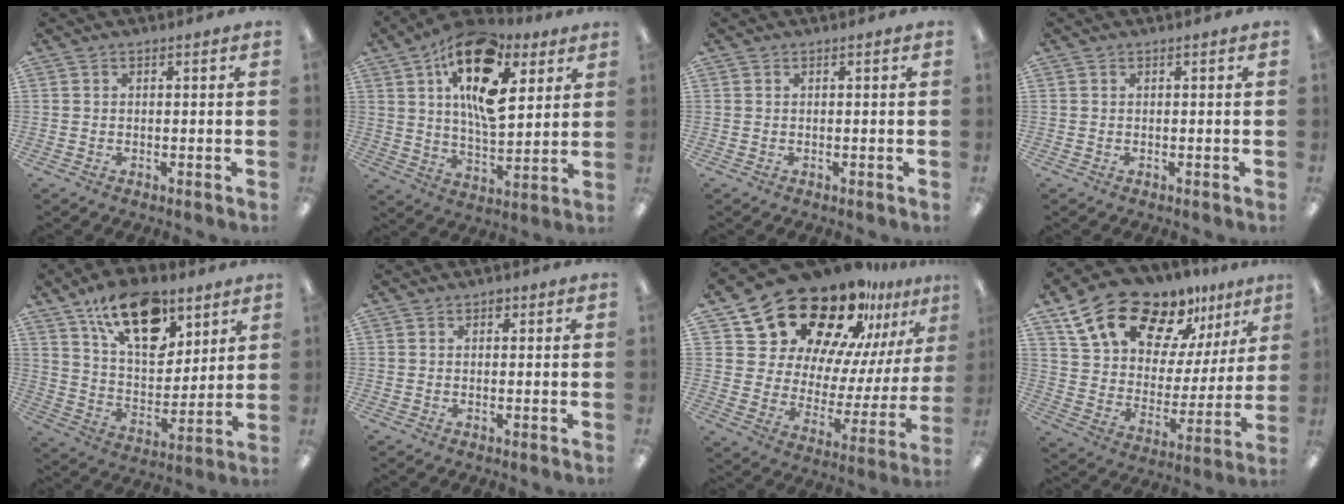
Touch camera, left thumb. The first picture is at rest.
{"total": 20.0, "force": [9.6, 10.1, 14.3], "torque": [-0.220, -0.034, 0.162]}
{"total": 0.0}
{"total": 0.0}
{"total": 19.2, "force": [11.7, 10.1, 11.5], "torque": [-0.181, -0.049, 0.204]}
{"total": 1.0, "force": [0.4, 0.8, 0.5], "torque": [-0.002, 0.001, 0.006]}
{"total": 23.0, "force": [19.0, 10.2, 8.1], "torque": [-0.141, -0.145, 0.338]}
{"total": 19.1, "force": [15.0, 8.7, 8.0], "torque": [-0.155, -0.100, 0.270]}